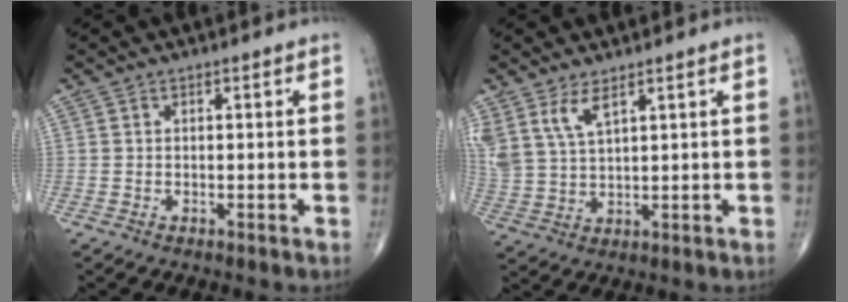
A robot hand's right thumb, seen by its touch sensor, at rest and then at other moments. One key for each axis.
{"total": 7.1, "fx": 4.3, "fy": 2.7, "fz": 4.9, "tx": -0.106, "ty": -0.016, "tz": 0.097}